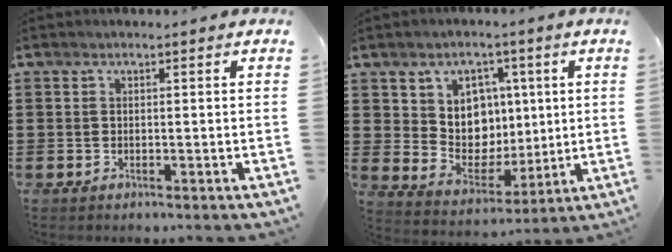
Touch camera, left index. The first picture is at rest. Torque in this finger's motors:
{"motor_torque": [0.63, 0.20, 0.81, 0.10]}